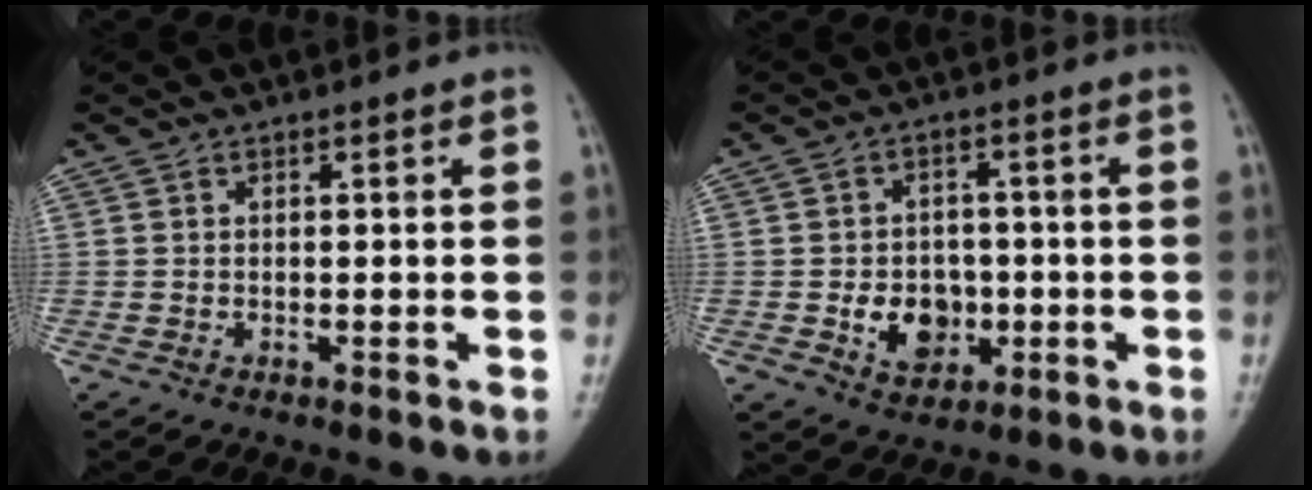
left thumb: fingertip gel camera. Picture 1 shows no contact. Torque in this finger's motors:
{"motor_torque": [0.80, 0.87, 0.39, 0.15, 0.00]}